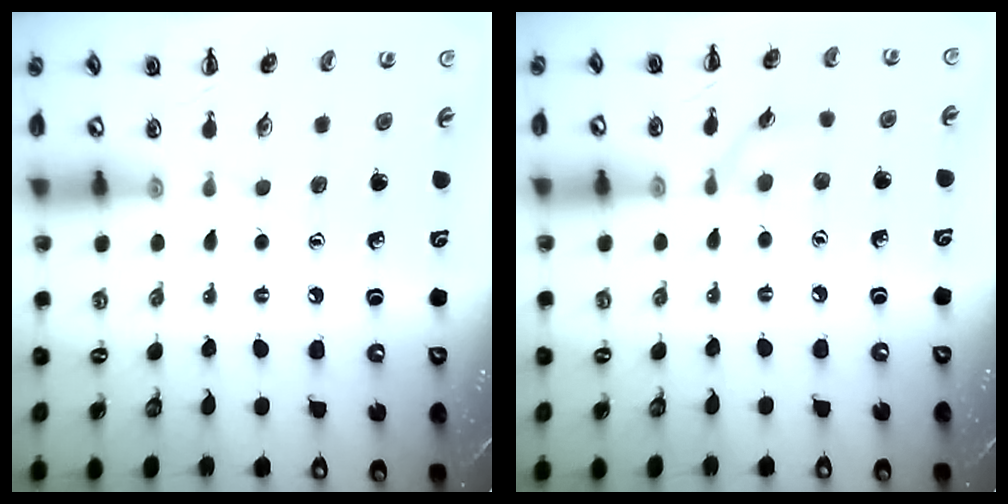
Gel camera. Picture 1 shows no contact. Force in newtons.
{"total": 6.8, "press": 6.7, "slide": 0.7}